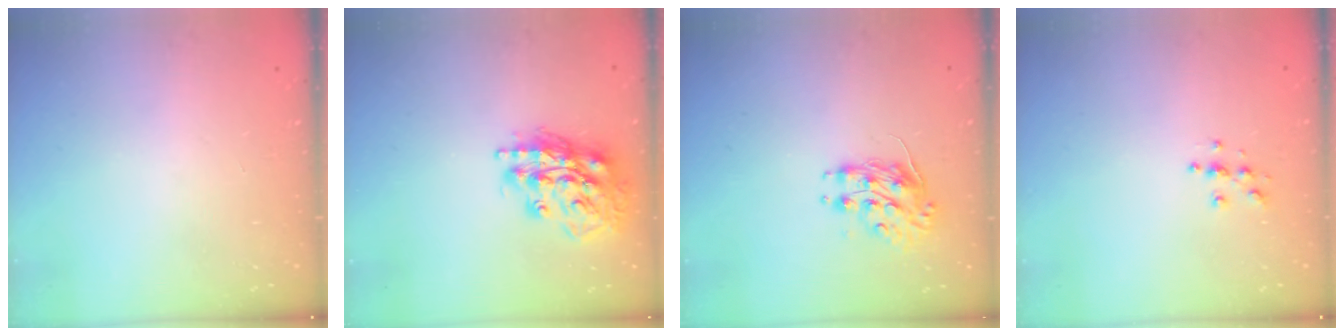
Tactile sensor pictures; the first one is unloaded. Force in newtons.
{"total": 17.0, "press": 16.9, "slide": 2.3}
{"total": 8.2, "press": 8.1, "slide": 0.3}
{"total": 5.0, "press": 5.0, "slide": 0.4}